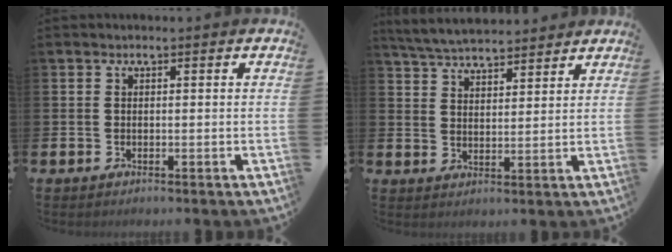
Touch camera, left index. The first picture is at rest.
{"total": 5.3, "force": [5.2, 0.6, 0.7], "torque": [-0.039, -0.023, 0.096]}